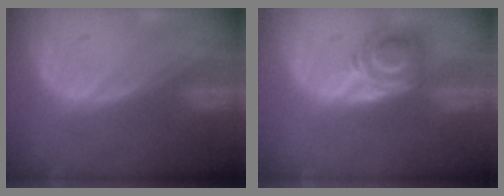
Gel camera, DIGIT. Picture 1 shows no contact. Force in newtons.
{"total": 5.7, "press": 5.1, "slide": 2.5}